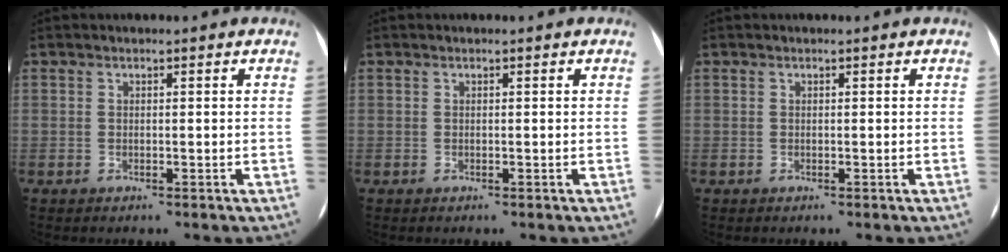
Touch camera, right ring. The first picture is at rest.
{"total": 0.0}
{"total": 0.0}